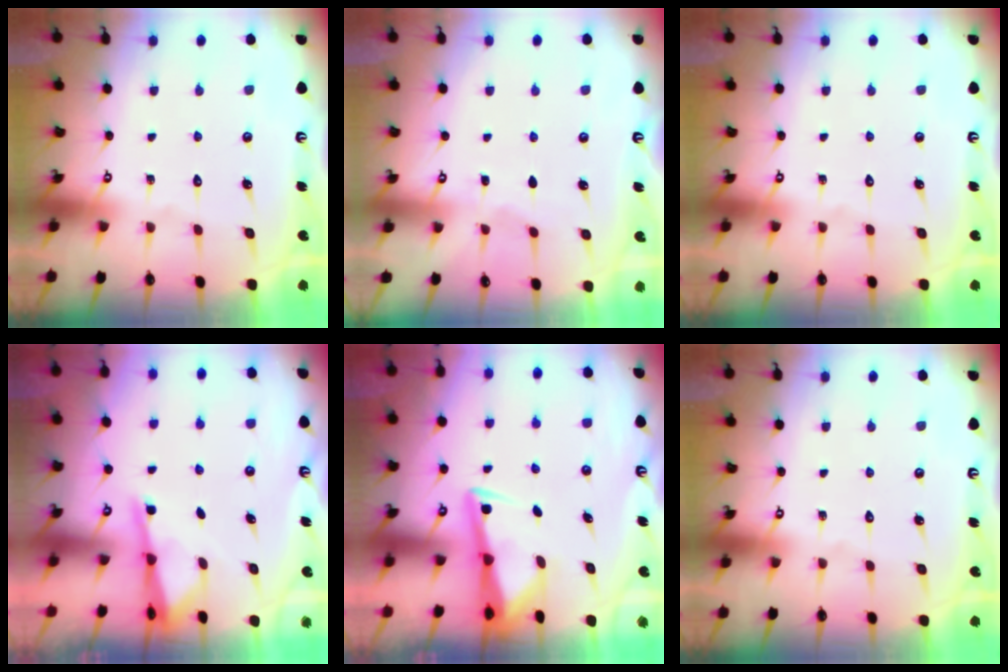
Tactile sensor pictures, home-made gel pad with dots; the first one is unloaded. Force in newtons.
{"total": 2.9, "press": 2.9, "slide": 0.3}
{"total": 0.0}
{"total": 2.4, "press": 2.3, "slide": 0.3}
{"total": 2.9, "press": 2.9, "slide": 0.4}
{"total": 0.0}